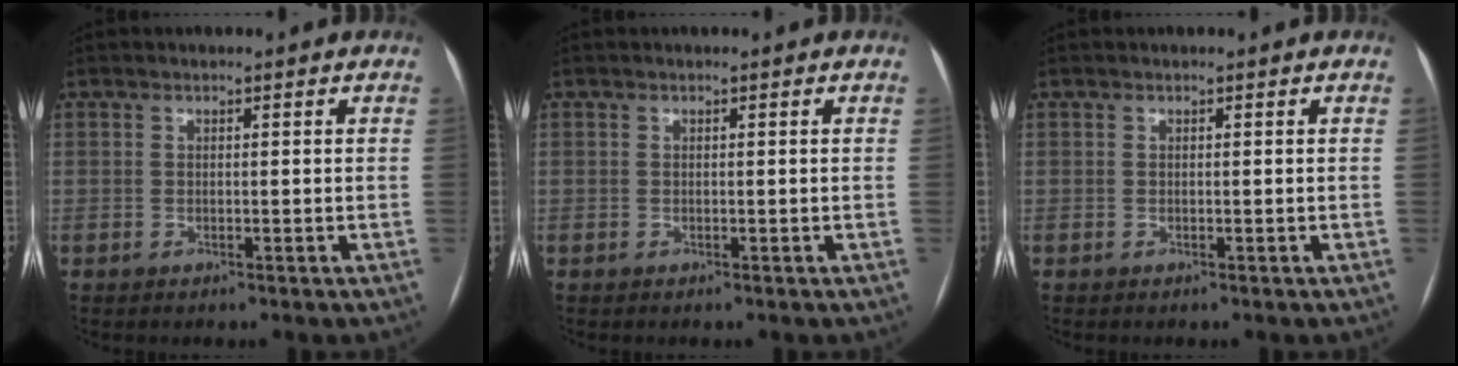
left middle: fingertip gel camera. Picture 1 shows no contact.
{"total": 0.0}
{"total": 0.0}